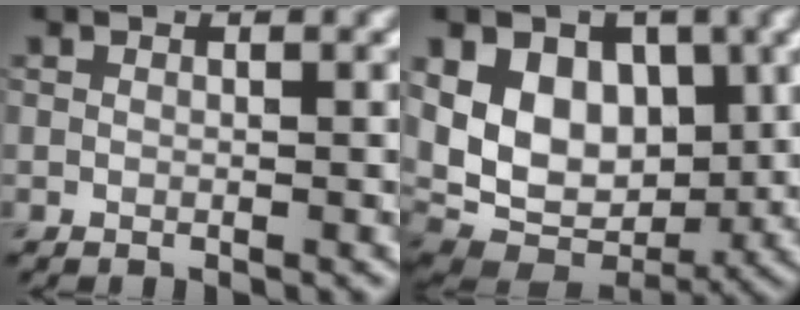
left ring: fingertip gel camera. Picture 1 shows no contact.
{"total": 10.8, "force": [1.9, 7.7, 7.3], "torque": [-0.125, 0.004, 0.030]}